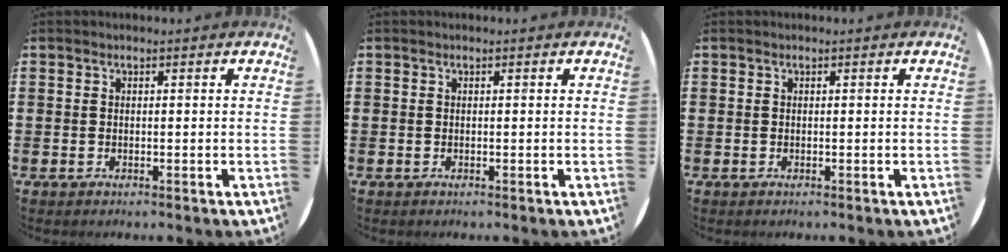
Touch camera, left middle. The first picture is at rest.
{"total": 0.0}
{"total": 0.0}